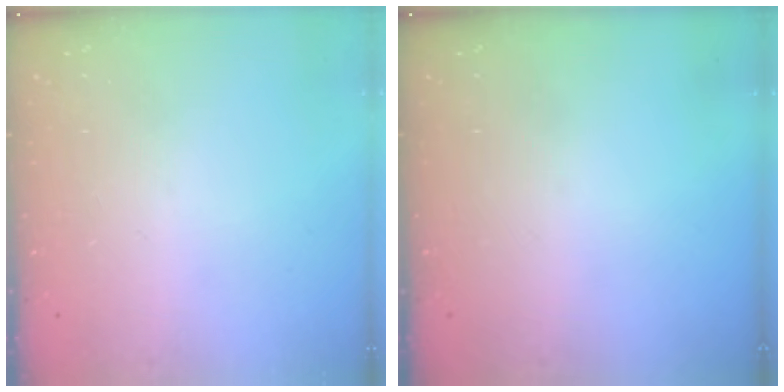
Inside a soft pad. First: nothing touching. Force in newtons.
{"total": 0.0}